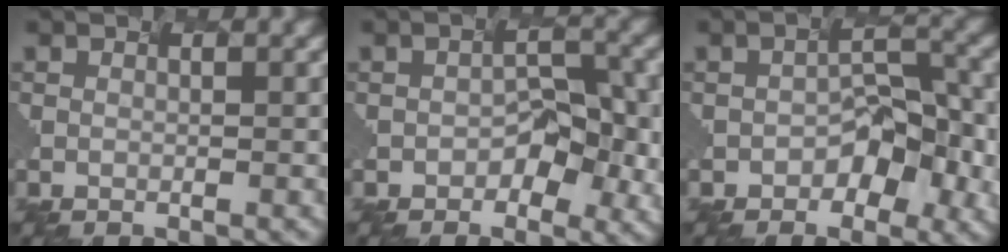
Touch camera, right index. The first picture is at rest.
{"total": 3.3, "force": [-1.4, 2.1, 2.2], "torque": [-0.033, 0.000, -0.013]}
{"total": 4.3, "force": [-2.0, 2.5, 2.9], "torque": [-0.040, 0.006, -0.023]}